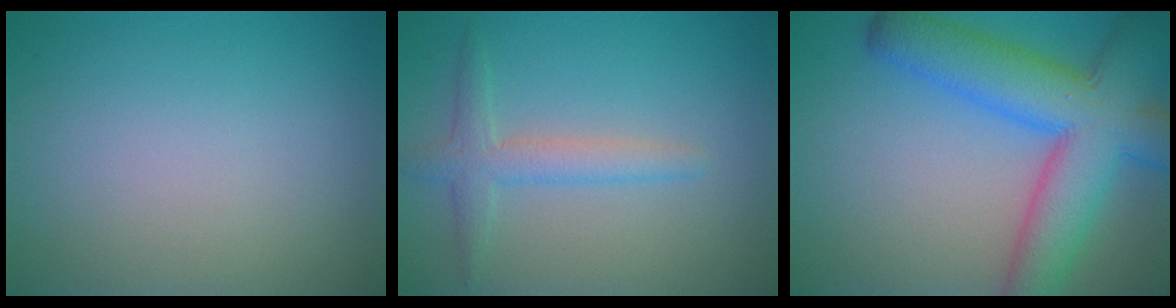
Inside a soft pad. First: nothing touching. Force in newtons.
{"total": 2.7, "press": 2.7, "slide": 0.1}
{"total": 10.4, "press": 10.4, "slide": 0.4}